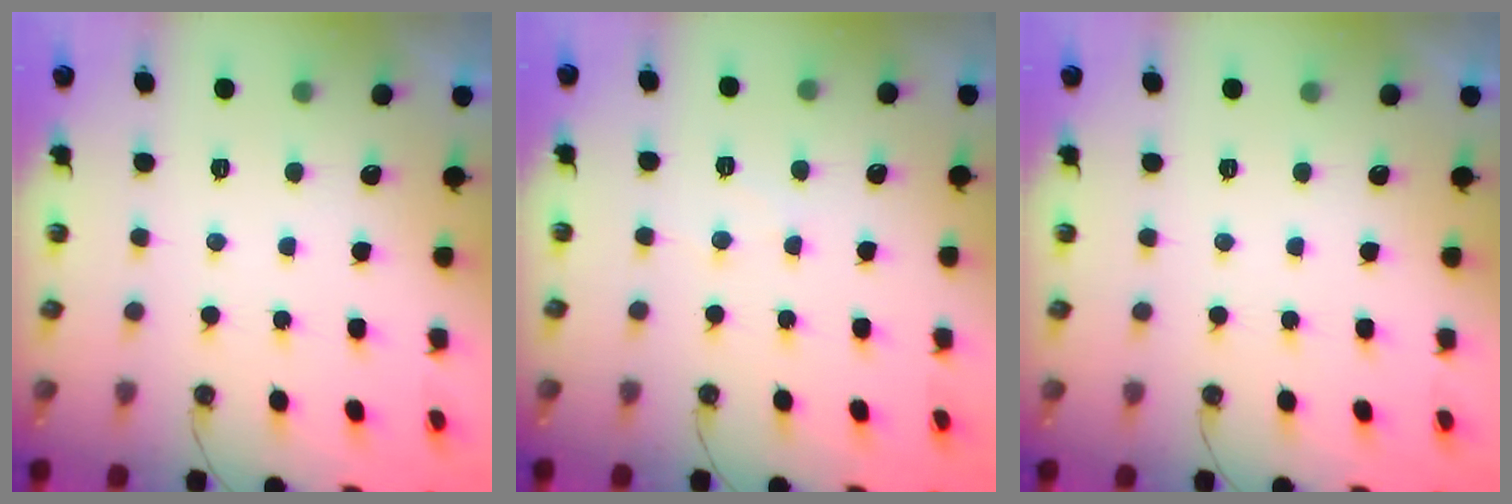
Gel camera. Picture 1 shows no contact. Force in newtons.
{"total": 4.3, "press": 4.2, "slide": 0.9}
{"total": 0.0}